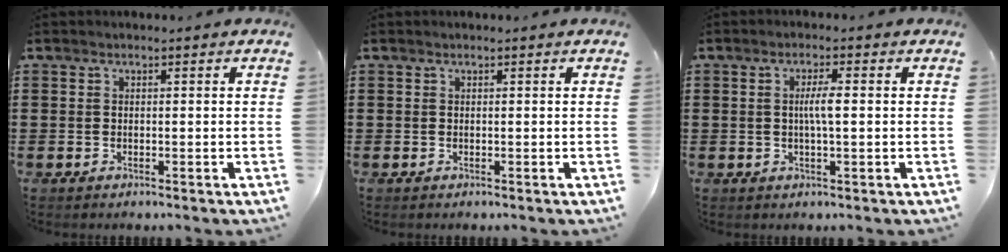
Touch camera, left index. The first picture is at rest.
{"total": 0.0}
{"total": 3.1, "force": [-0.1, 0.5, 3.0], "torque": [-0.056, -0.002, -0.004]}